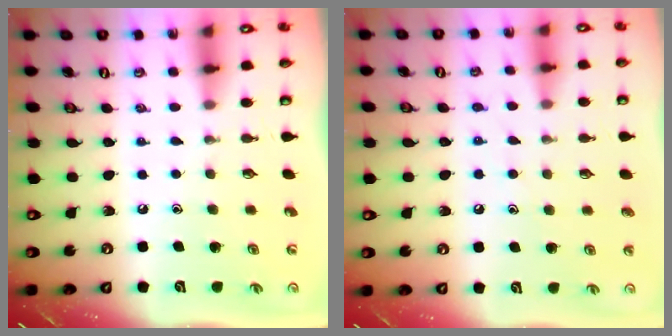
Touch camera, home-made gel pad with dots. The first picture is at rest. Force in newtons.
{"total": 6.1, "press": 6.1, "slide": 0.5}